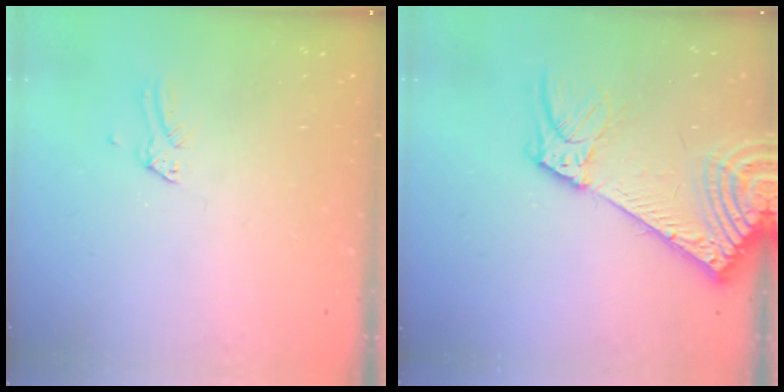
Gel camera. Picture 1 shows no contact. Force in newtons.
{"total": 14.8, "press": 14.4, "slide": 3.5}